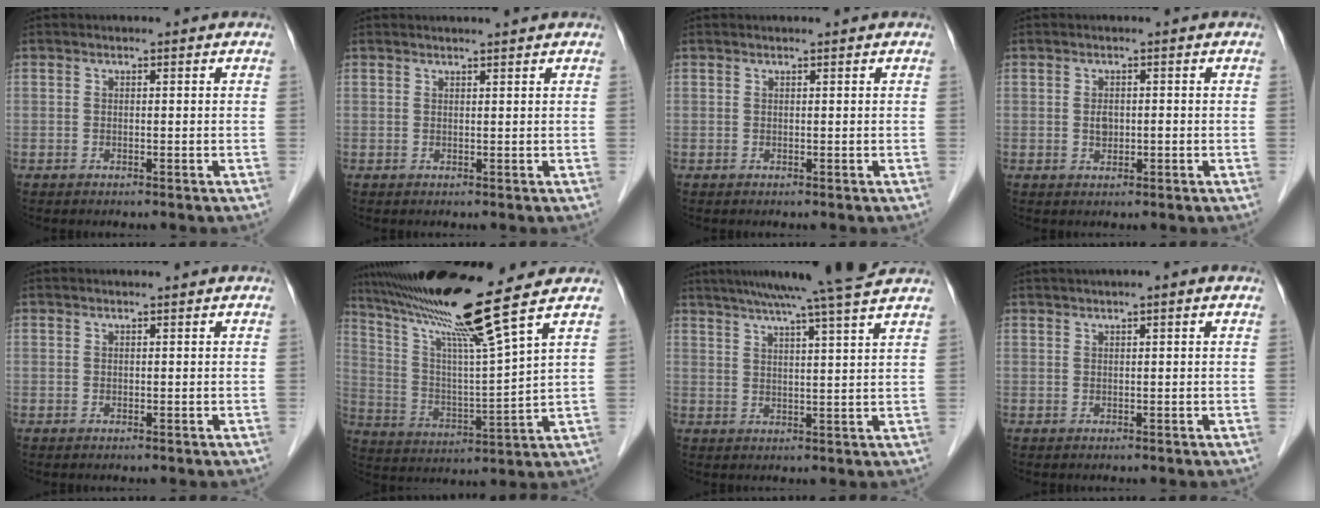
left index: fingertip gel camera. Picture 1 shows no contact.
{"total": 1.7, "force": [1.7, -0.2, 0.5], "torque": [-0.001, 0.011, 0.028]}
{"total": 0.0}
{"total": 1.7, "force": [-0.1, 1.0, 1.3], "torque": [-0.020, 0.003, 0.001]}
{"total": 0.0}
{"total": 15.0, "force": [11.7, -2.9, 8.9], "torque": [-0.153, -0.011, 0.216]}
{"total": 13.3, "force": [10.9, -1.4, 7.4], "torque": [-0.116, 0.018, 0.144]}
{"total": 2.0, "force": [1.2, 0.0, 1.6], "torque": [-0.029, 0.014, 0.021]}